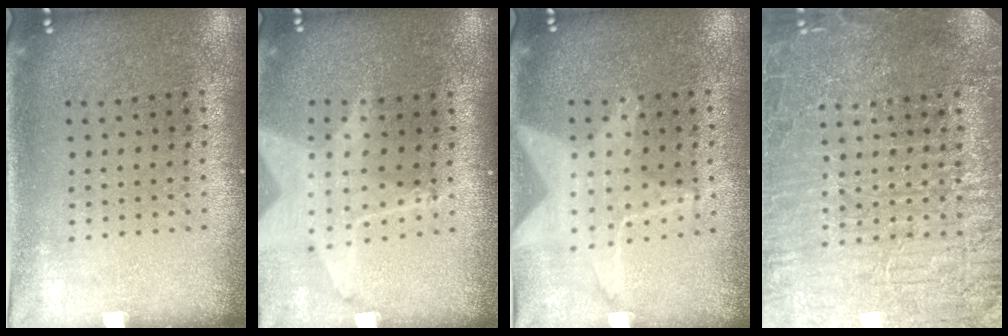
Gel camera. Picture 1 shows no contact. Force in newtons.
{"total": 2.0, "press": 1.6, "slide": 1.2}
{"total": 1.2, "press": 1.2, "slide": 0.2}
{"total": 7.1, "press": 7.1, "slide": 1.0}